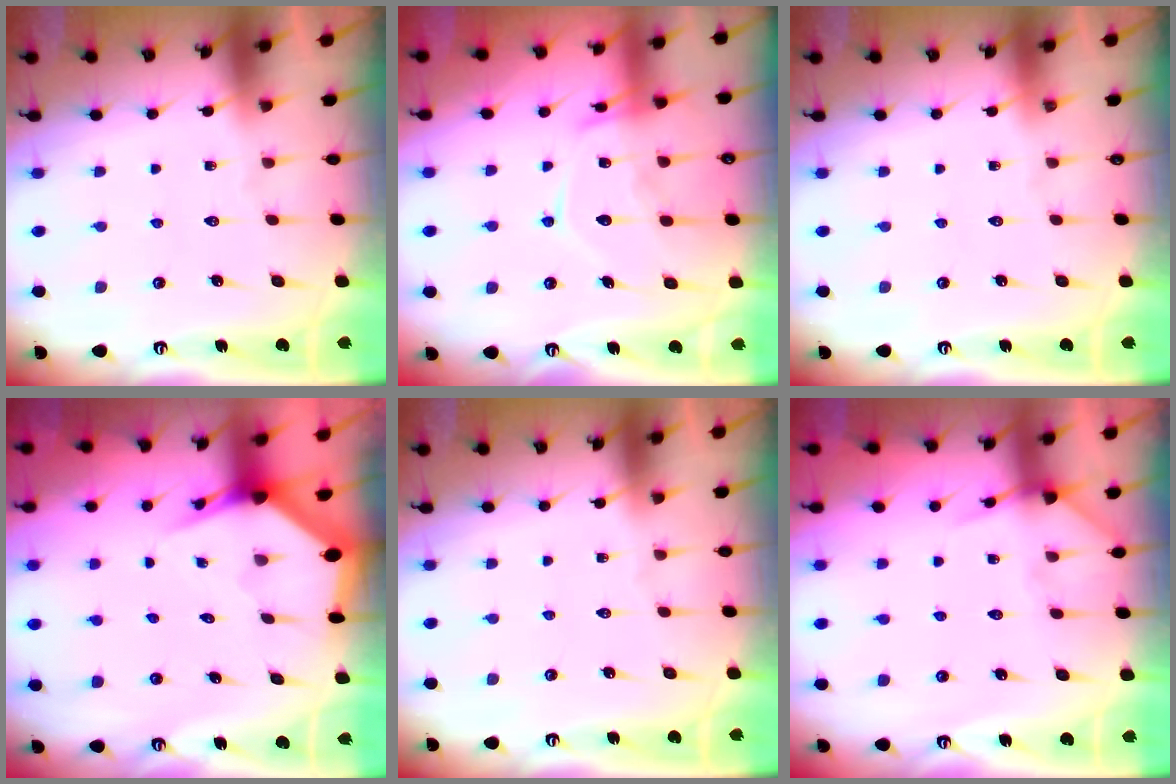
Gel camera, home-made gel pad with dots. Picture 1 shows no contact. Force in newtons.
{"total": 15.6, "press": 15.5, "slide": 1.2}
{"total": 0.0}
{"total": 3.5, "press": 3.4, "slide": 0.4}
{"total": 0.0}
{"total": 4.4, "press": 4.3, "slide": 0.7}